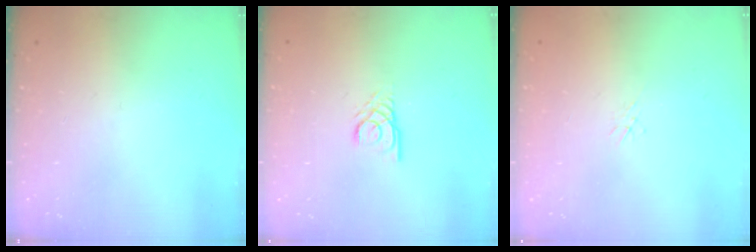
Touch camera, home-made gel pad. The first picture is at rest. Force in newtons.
{"total": 2.7, "press": 2.7, "slide": 0.2}
{"total": 1.2, "press": 1.1, "slide": 0.3}